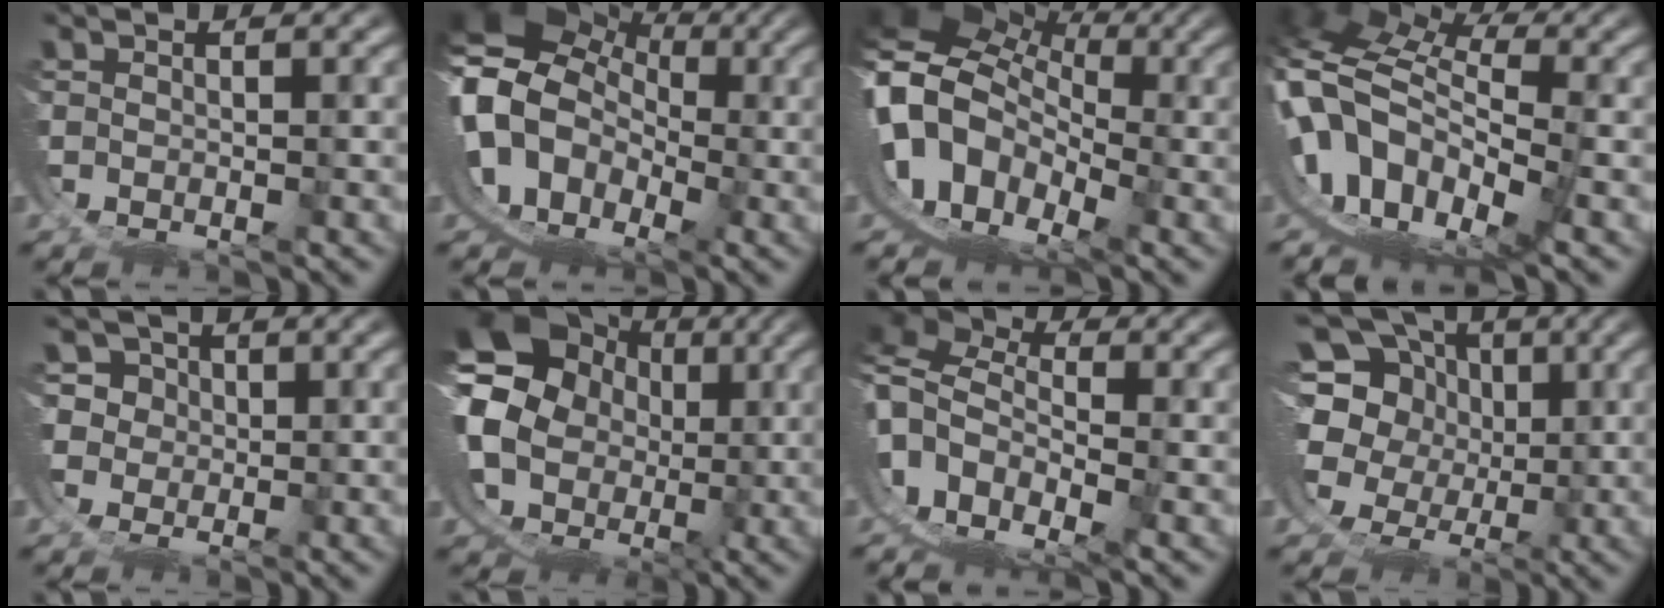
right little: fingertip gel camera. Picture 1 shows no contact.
{"total": 19.4, "force": [-0.2, 17.1, 9.2], "torque": [-0.255, -0.043, -0.016]}
{"total": 20.4, "force": [-0.7, 17.0, 11.2], "torque": [-0.263, -0.045, -0.022]}
{"total": 18.2, "force": [0.4, 14.4, 11.2], "torque": [-0.250, -0.034, -0.005]}
{"total": 4.9, "force": [1.2, 4.6, 1.2], "torque": [-0.039, -0.004, 0.016]}
{"total": 20.6, "force": [1.7, 18.1, 9.8], "torque": [-0.226, -0.049, 0.021]}
{"total": 15.3, "force": [-0.3, 13.4, 7.3], "torque": [-0.194, -0.033, -0.021]}
{"total": 15.3, "force": [3.4, 12.9, 7.5], "torque": [-0.165, -0.010, 0.038]}